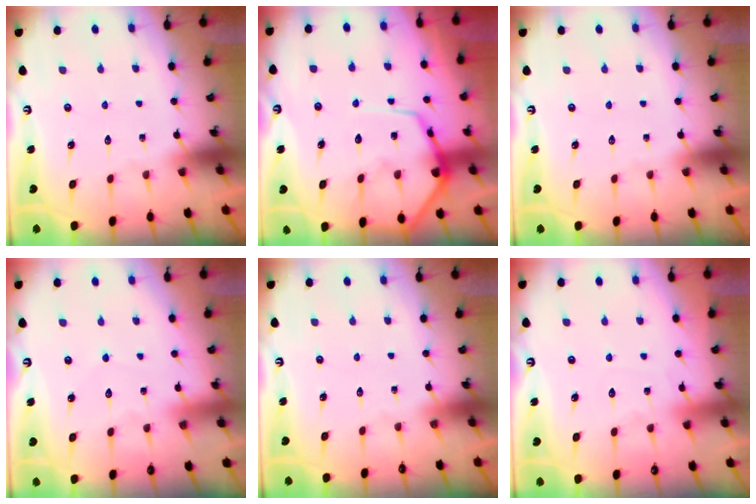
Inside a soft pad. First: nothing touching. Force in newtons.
{"total": 10.9, "press": 10.9, "slide": 1.0}
{"total": 0.0}
{"total": 2.9, "press": 2.9, "slide": 0.3}
{"total": 0.0}
{"total": 4.8, "press": 4.7, "slide": 0.8}